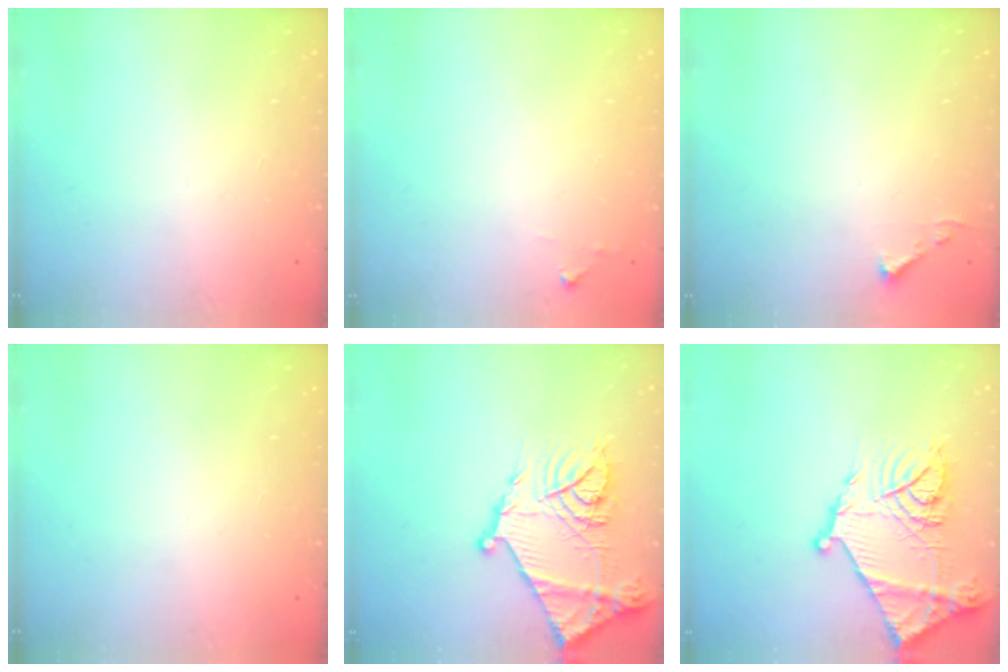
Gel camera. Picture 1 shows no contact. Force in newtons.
{"total": 4.4, "press": 4.4, "slide": 0.7}
{"total": 3.5, "press": 3.5, "slide": 0.4}
{"total": 0.0}
{"total": 18.6, "press": 18.5, "slide": 1.9}
{"total": 18.6, "press": 18.5, "slide": 1.9}